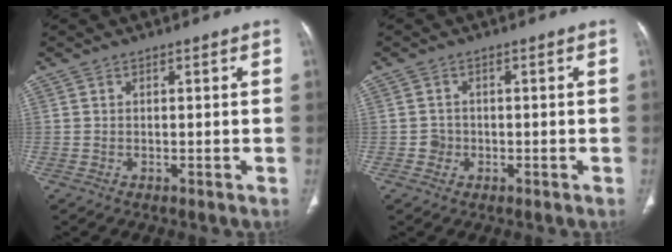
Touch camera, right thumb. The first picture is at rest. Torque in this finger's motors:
{"motor_torque": [0.66, 0.53, 0.29, 0.14, 0.02]}